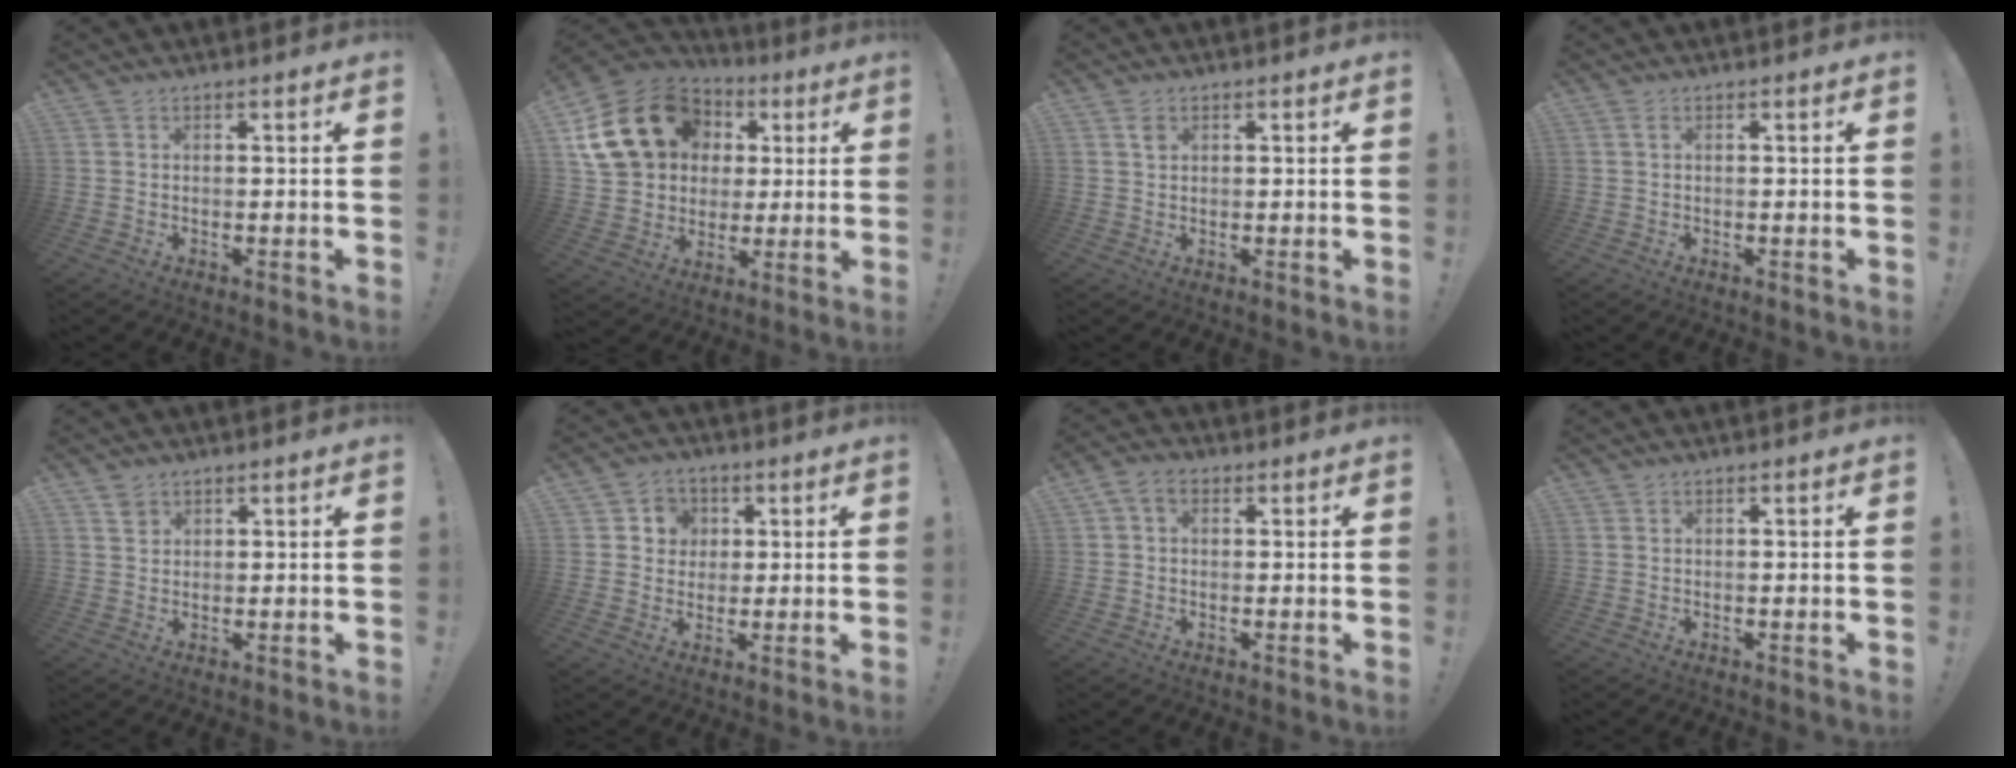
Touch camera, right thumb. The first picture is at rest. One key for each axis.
{"total": 22.3, "fx": 7.3, "fy": 17.5, "fz": 11.6, "tx": -0.185, "ty": -0.015, "tz": 0.166}
{"total": 1.9, "fx": 1.1, "fy": 1.2, "fz": 1.1, "tx": -0.007, "ty": -0.005, "tz": 0.016}
{"total": 1.0, "fx": 0.3, "fy": 0.1, "fz": 1.0, "tx": -0.020, "ty": 0.001, "tz": 0.004}
{"total": 2.2, "fx": 1.5, "fy": 1.6, "fz": 0.6, "tx": 0.003, "ty": -0.008, "tz": 0.026}
{"total": 5.9, "fx": 1.1, "fy": 5.7, "fz": 1.0, "tx": -0.015, "ty": -0.006, "tz": 0.021}
{"total": 4.0, "fx": 1.1, "fy": 2.7, "fz": 2.7, "tx": -0.047, "ty": 0.004, "tz": 0.021}
{"total": 0.0}